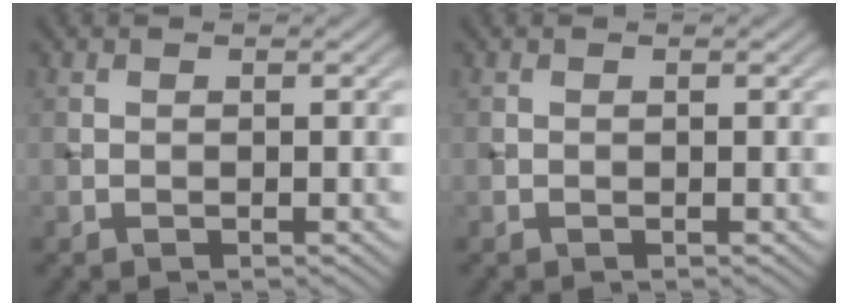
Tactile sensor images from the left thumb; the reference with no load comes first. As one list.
[{"total": 0.0}]